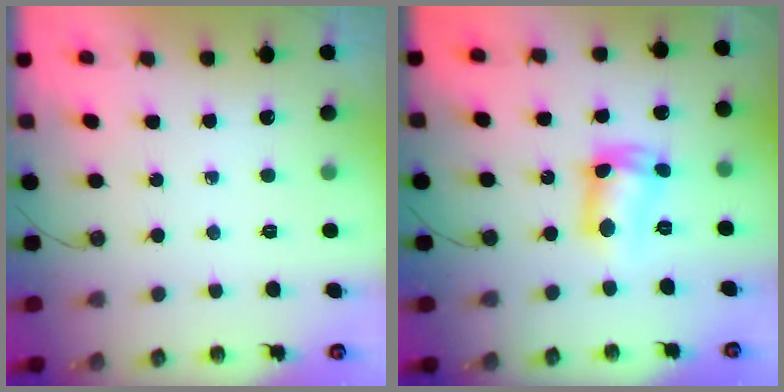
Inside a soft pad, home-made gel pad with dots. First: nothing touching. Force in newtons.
{"total": 10.8, "press": 10.1, "slide": 4.0}